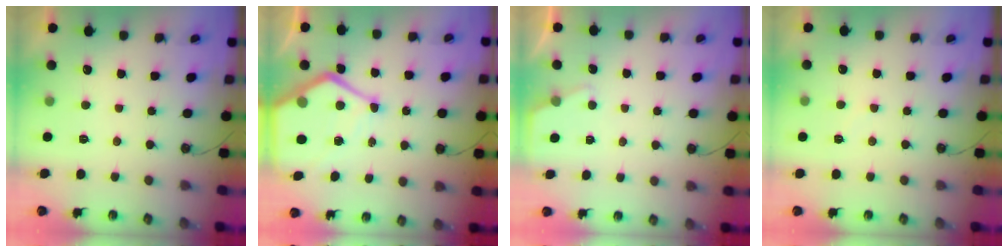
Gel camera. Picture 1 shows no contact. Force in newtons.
{"total": 13.4, "press": 13.4, "slide": 1.1}
{"total": 2.3, "press": 2.3, "slide": 0.3}
{"total": 3.7, "press": 3.7, "slide": 0.6}